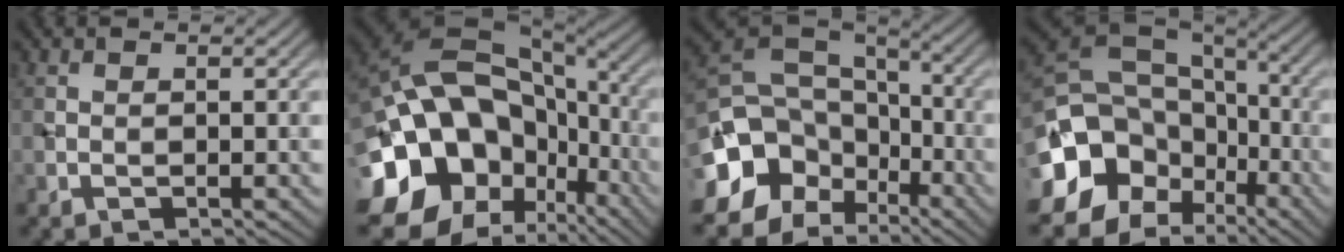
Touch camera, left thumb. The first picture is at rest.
{"total": 21.8, "force": [-4.0, 16.9, 13.2], "torque": [-0.272, 0.011, -0.065]}
{"total": 18.3, "force": [-7.8, 14.4, 8.1], "torque": [-0.201, -0.049, -0.139]}
{"total": 21.1, "force": [-8.0, 17.1, 9.5], "torque": [-0.227, -0.046, -0.137]}